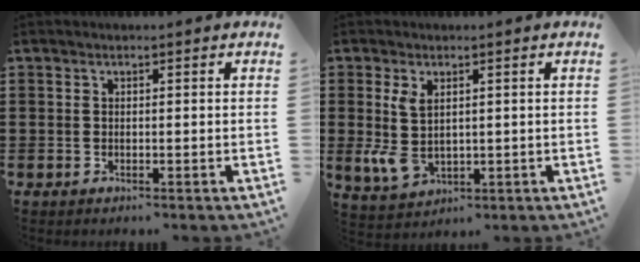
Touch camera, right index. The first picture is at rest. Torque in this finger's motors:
{"motor_torque": [1.54, 0.33, 0.80, 0.21]}